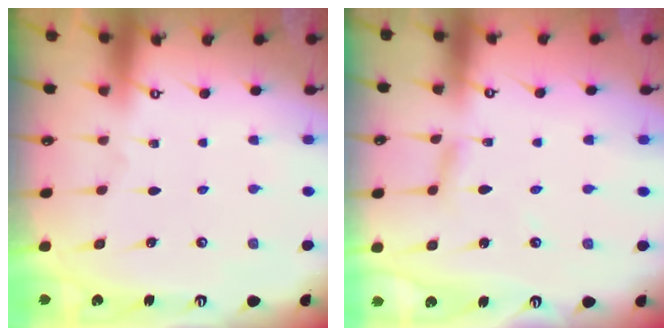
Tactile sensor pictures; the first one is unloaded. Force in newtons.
{"total": 2.7, "press": 2.7, "slide": 0.2}